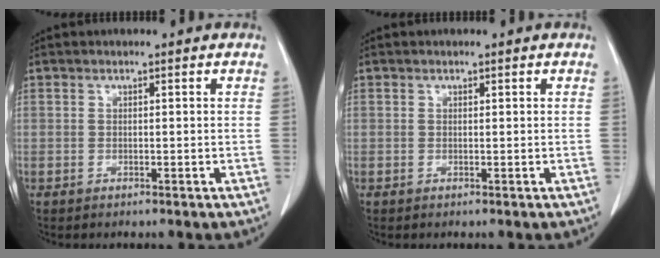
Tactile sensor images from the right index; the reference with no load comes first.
{"total": 0.0}